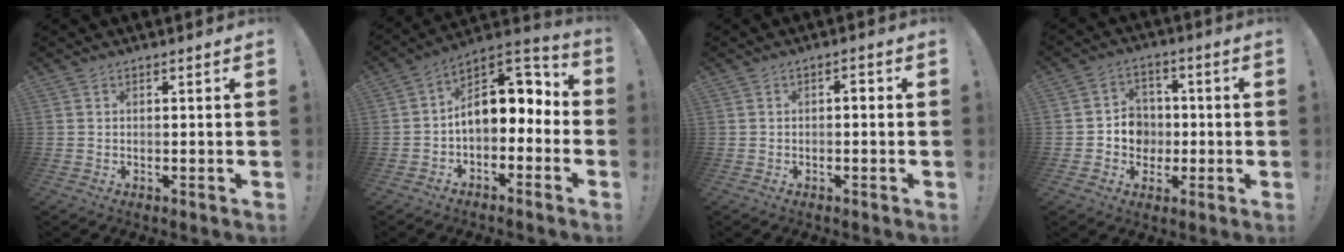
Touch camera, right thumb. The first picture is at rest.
{"total": 12.8, "force": [2.4, 8.4, 9.4], "torque": [-0.118, -0.008, 0.047]}
{"total": 1.7, "force": [-0.6, 0.8, 1.4], "torque": [-0.019, 0.005, -0.015]}
{"total": 8.0, "force": [-1.0, 7.6, 2.4], "torque": [-0.041, 0.009, -0.013]}